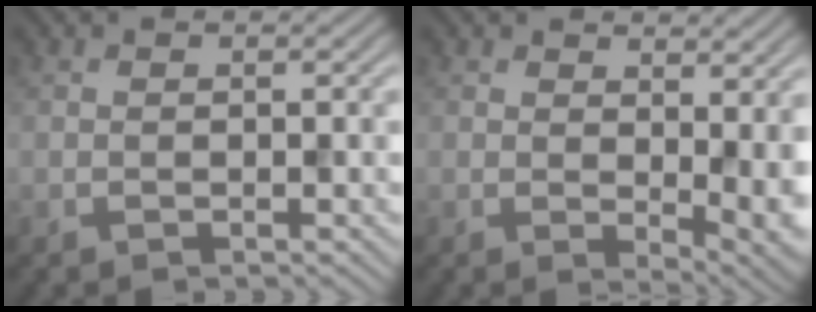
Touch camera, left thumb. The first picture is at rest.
{"total": 5.6, "force": [1.7, 2.1, 4.9], "torque": [-0.070, -0.006, 0.031]}